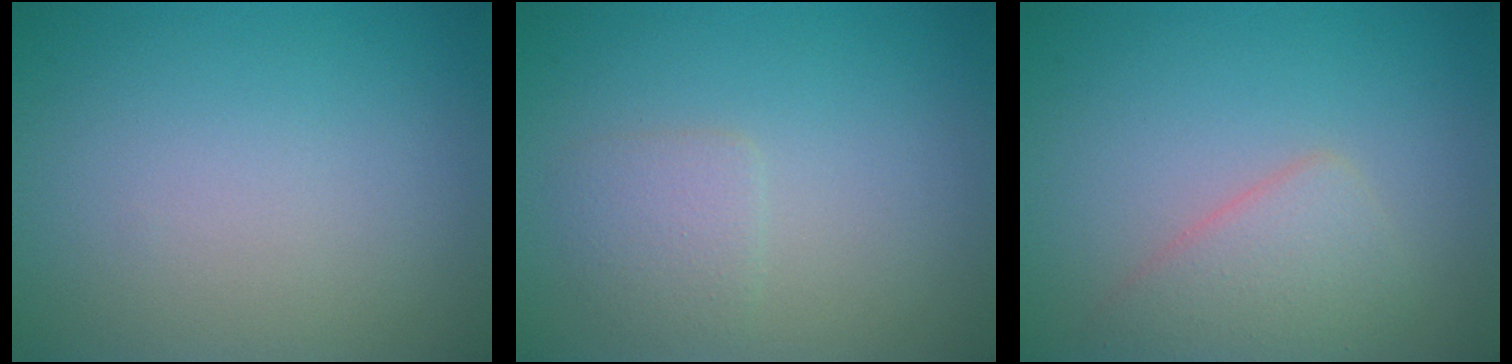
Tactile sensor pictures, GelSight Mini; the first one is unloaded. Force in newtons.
{"total": 1.8, "press": 1.8, "slide": 0.1}
{"total": 2.8, "press": 2.8, "slide": 0.2}